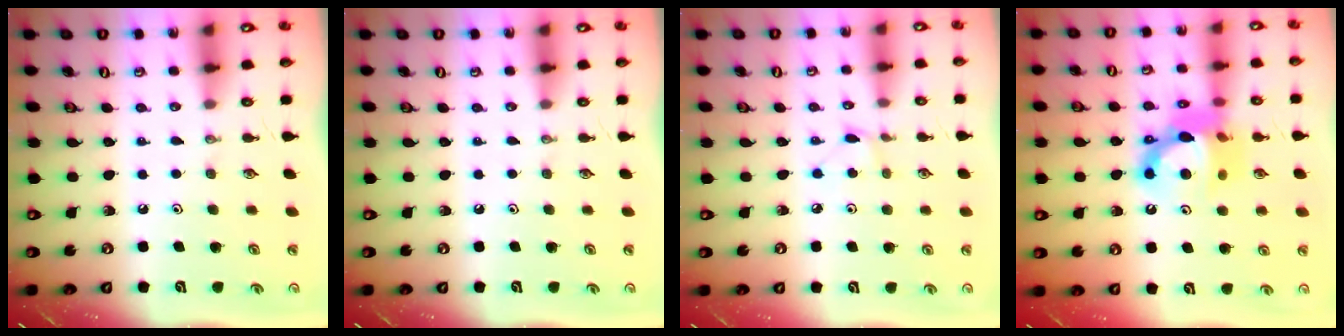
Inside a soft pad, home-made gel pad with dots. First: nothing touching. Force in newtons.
{"total": 0.0}
{"total": 3.0, "press": 3.0, "slide": 0.5}
{"total": 13.9, "press": 13.9, "slide": 1.2}